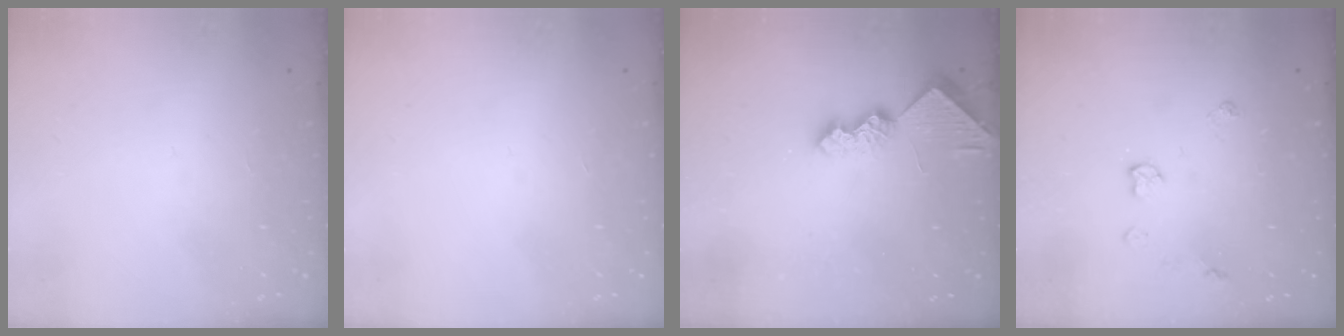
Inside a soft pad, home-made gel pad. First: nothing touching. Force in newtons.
{"total": 0.0}
{"total": 7.9, "press": 7.8, "slide": 0.5}
{"total": 6.5, "press": 6.5, "slide": 0.3}